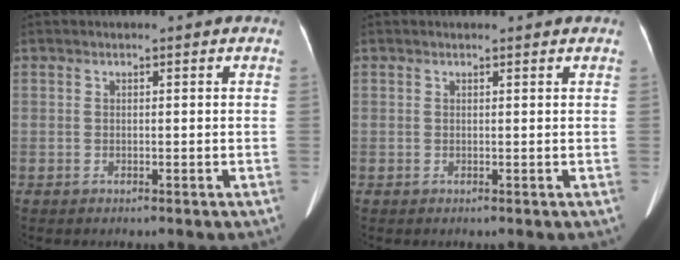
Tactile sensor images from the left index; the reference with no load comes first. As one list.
[{"total": 2.1, "force": [2.0, 0.3, 0.5], "torque": [-0.007, -0.008, 0.015]}]